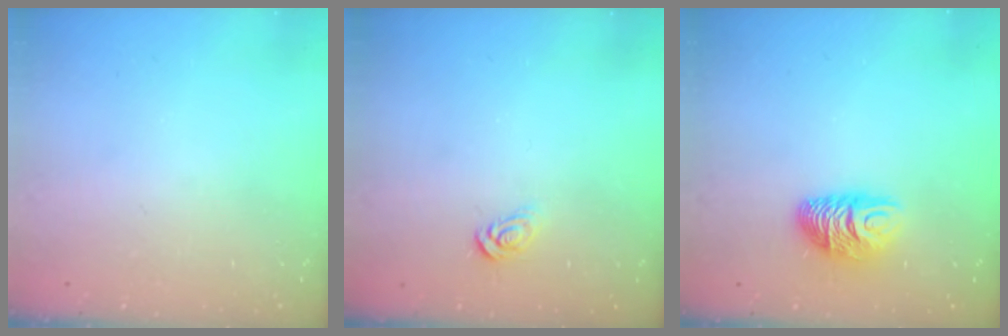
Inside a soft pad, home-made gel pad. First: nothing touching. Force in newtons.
{"total": 3.7, "press": 3.7, "slide": 0.4}
{"total": 9.5, "press": 9.4, "slide": 0.8}